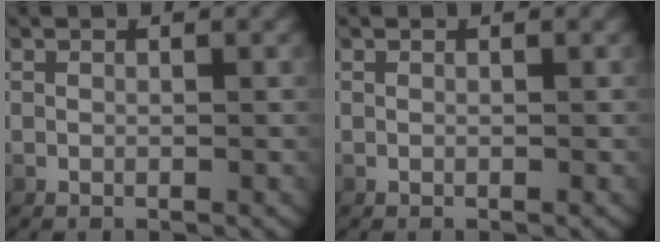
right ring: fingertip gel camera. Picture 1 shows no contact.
{"total": 0.0}